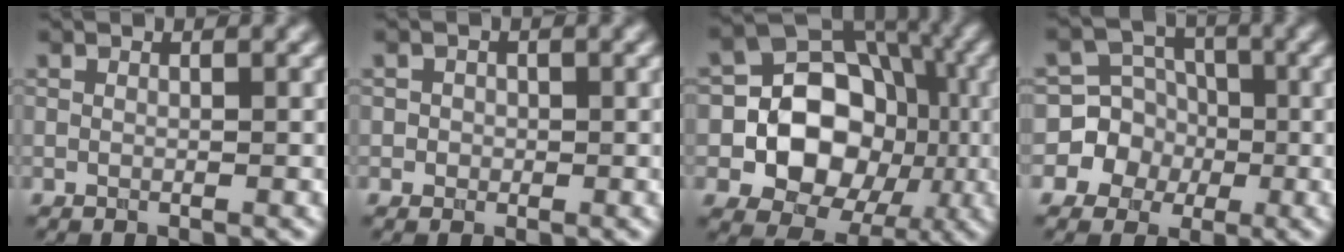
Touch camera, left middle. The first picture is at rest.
{"total": 1.0, "force": [0.0, 0.9, 0.2], "torque": [0.008, -0.004, -0.003]}
{"total": 11.2, "force": [-1.7, 9.3, 6.0], "torque": [-0.062, 0.001, -0.051]}
{"total": 6.3, "force": [-1.8, 6.0, 0.8], "torque": [0.001, 0.015, -0.050]}